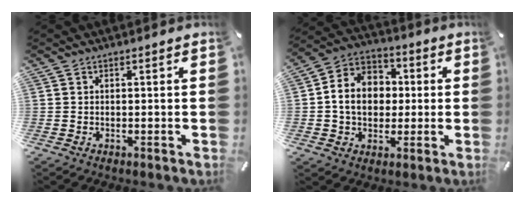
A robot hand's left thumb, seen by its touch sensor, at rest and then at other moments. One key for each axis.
{"total": 11.3, "fx": -0.4, "fy": 9.8, "fz": 5.6, "tx": -0.130, "ty": 0.017, "tz": -0.010}